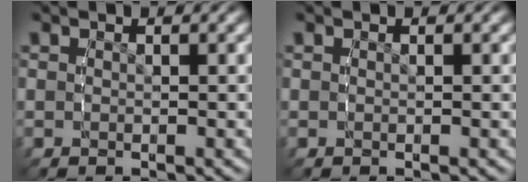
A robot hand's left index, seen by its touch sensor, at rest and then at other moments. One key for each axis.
{"total": 0.0}